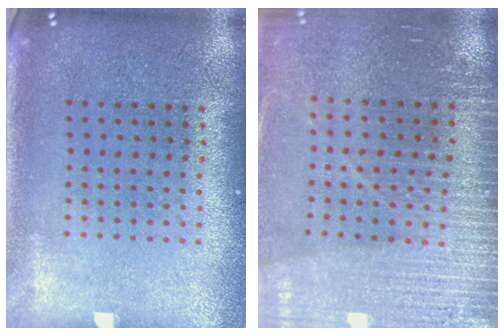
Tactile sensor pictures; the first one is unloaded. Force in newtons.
{"total": 3.2, "press": 3.2, "slide": 0.2}